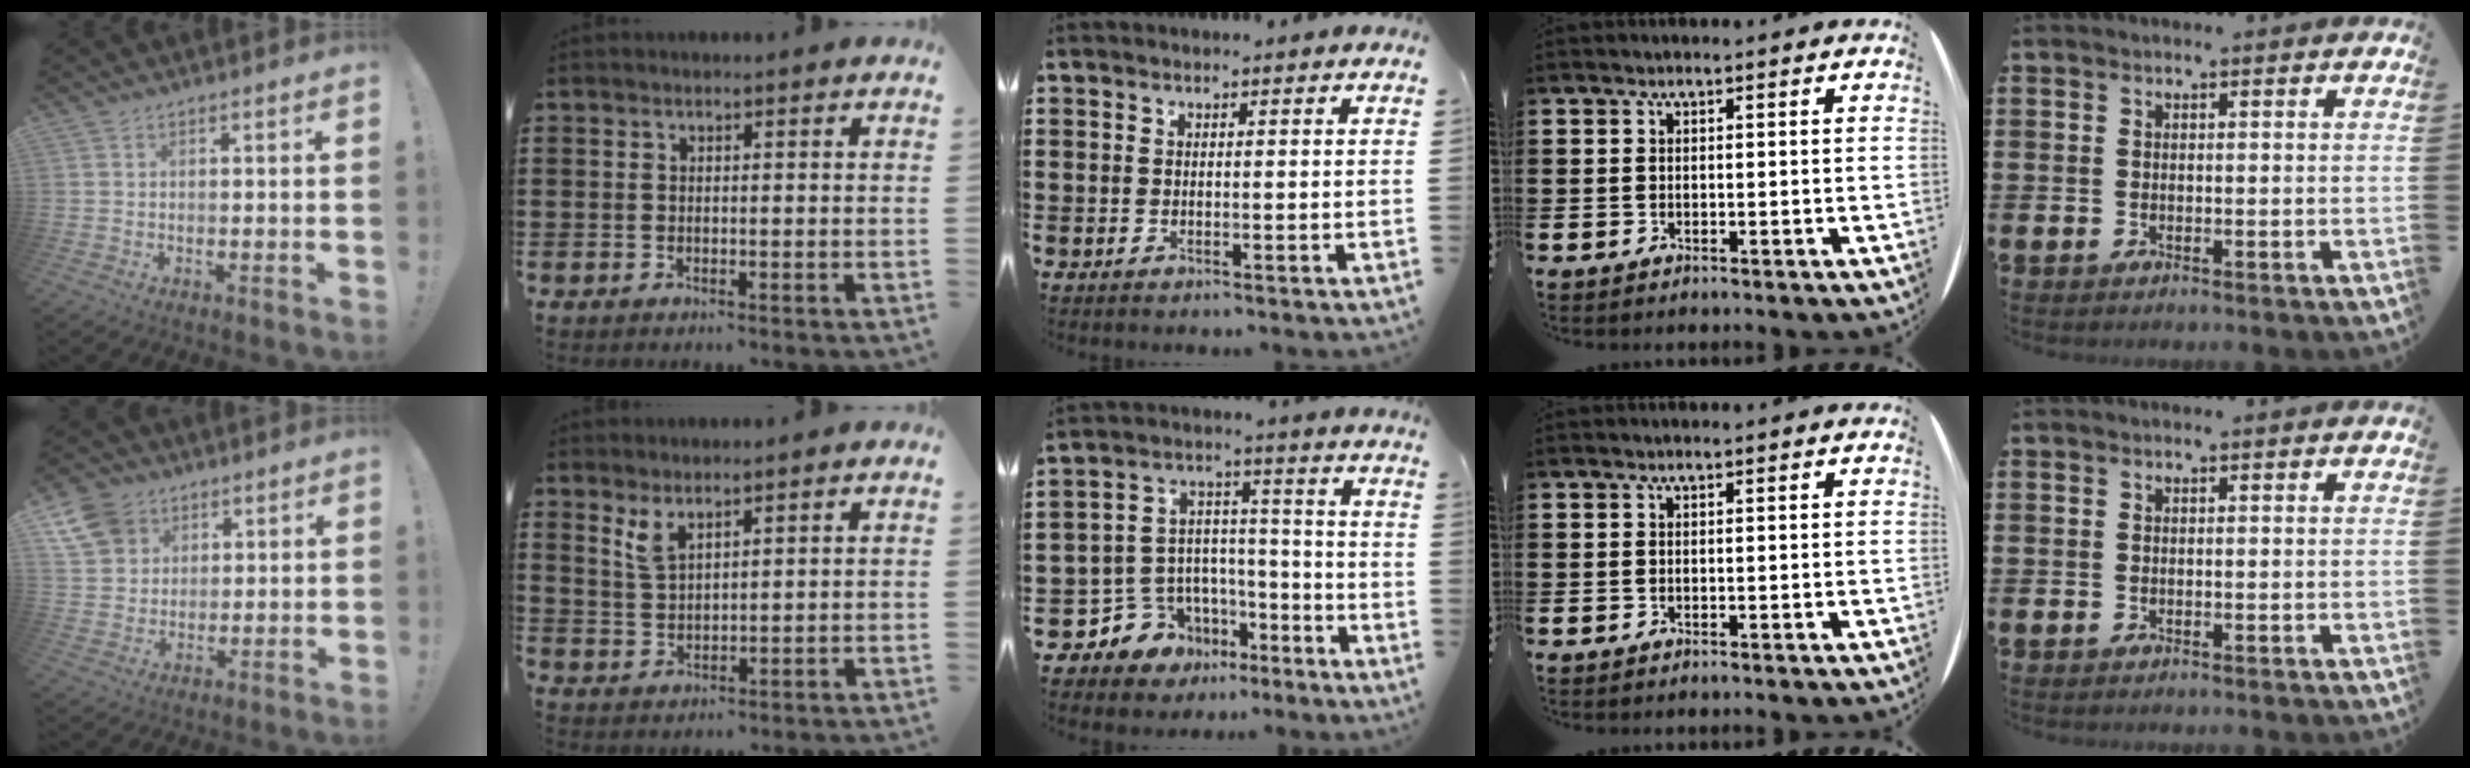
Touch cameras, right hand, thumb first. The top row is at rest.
{"thumb": {"total": 10.5, "force": [5.1, 8.6, 3.4], "torque": [-0.056, -0.025, 0.106]}, "index": {"total": 3.2, "force": [2.4, 1.1, 1.9], "torque": [-0.043, 0.003, 0.044]}, "middle": {"total": 6.7, "force": [-3.9, 5.4, -0.3], "torque": [-0.029, 0.002, -0.073]}}